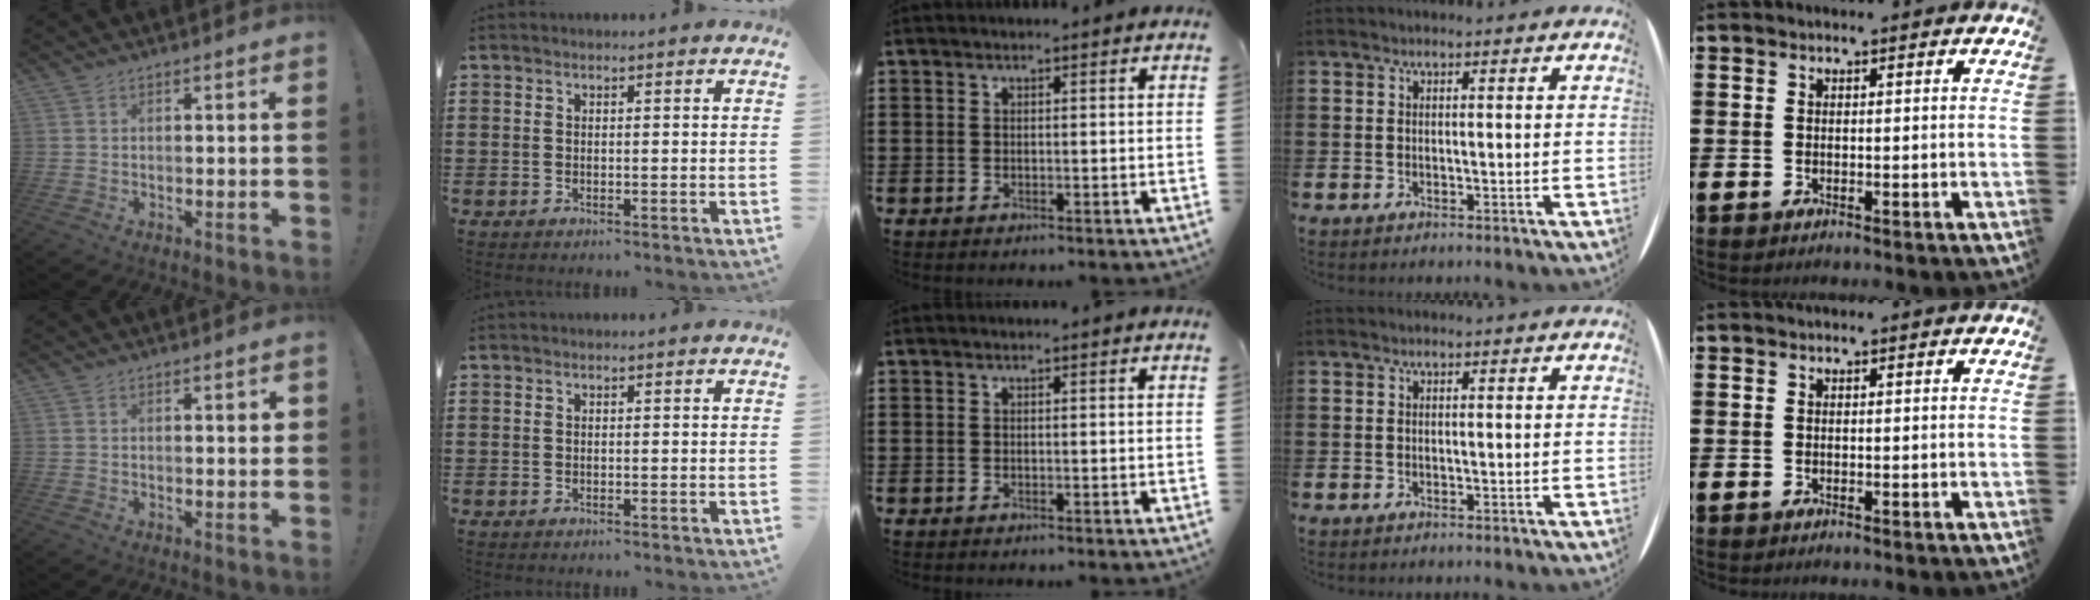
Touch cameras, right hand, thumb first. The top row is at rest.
{"thumb": {"total": 1.2, "force": [0.4, 0.3, 1.1], "torque": [-0.014, -0.001, 0.004]}}